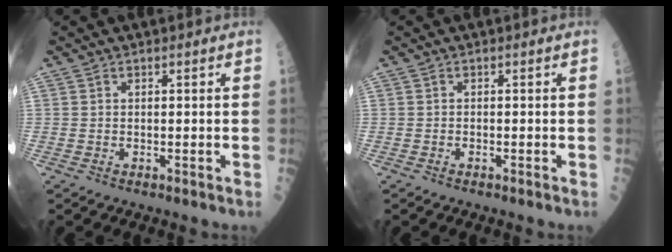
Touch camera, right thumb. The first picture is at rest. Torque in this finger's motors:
{"motor_torque": [-0.26, -0.07, -0.14, -0.10, -0.02]}